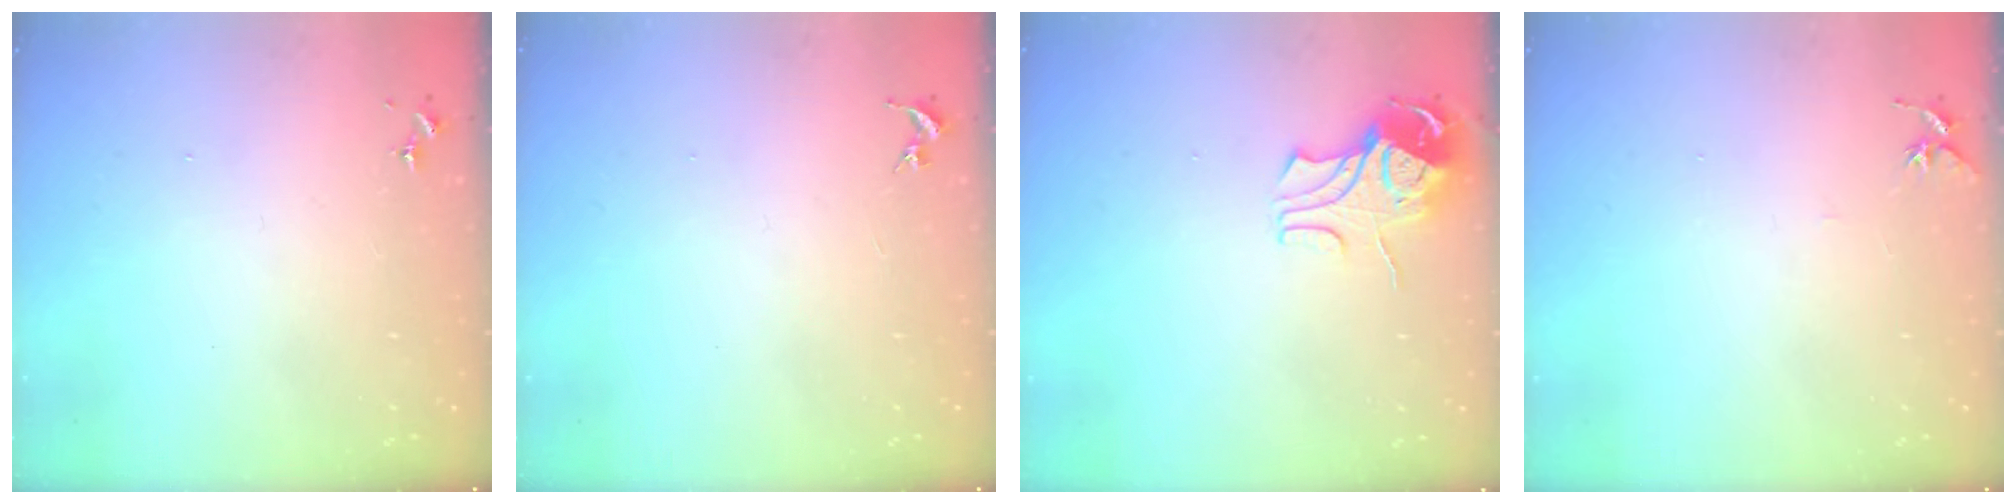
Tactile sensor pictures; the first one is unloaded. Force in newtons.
{"total": 0.0}
{"total": 9.0, "press": 8.9, "slide": 1.0}
{"total": 4.9, "press": 4.8, "slide": 0.5}